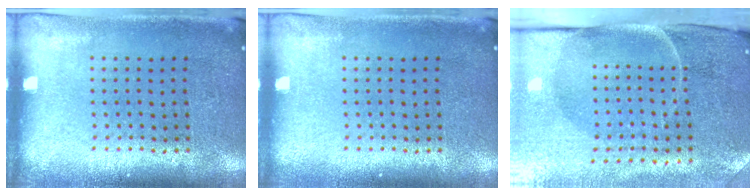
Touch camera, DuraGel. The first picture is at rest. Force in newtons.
{"total": 0.0}
{"total": 5.0, "press": 3.9, "slide": 3.0}